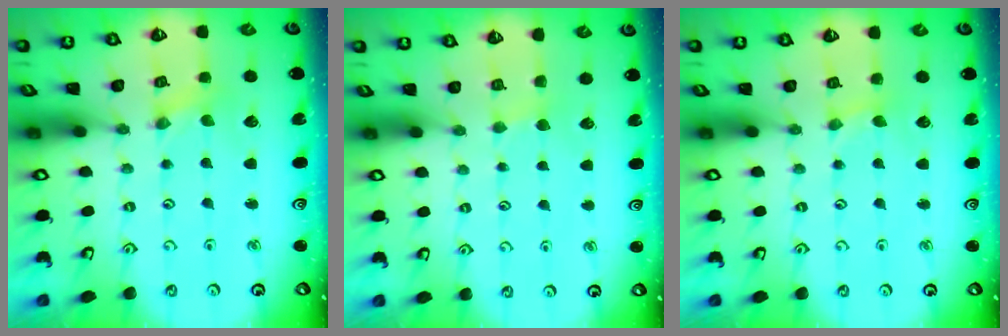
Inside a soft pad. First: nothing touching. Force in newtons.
{"total": 1.9, "press": 1.9, "slide": 0.3}
{"total": 1.1, "press": 1.1, "slide": 0.3}